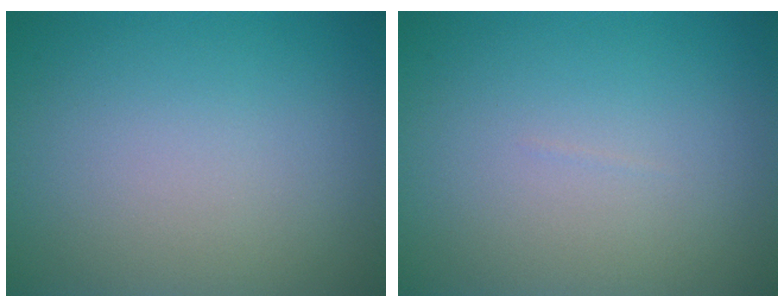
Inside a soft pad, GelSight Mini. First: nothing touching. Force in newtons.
{"total": 0.0}